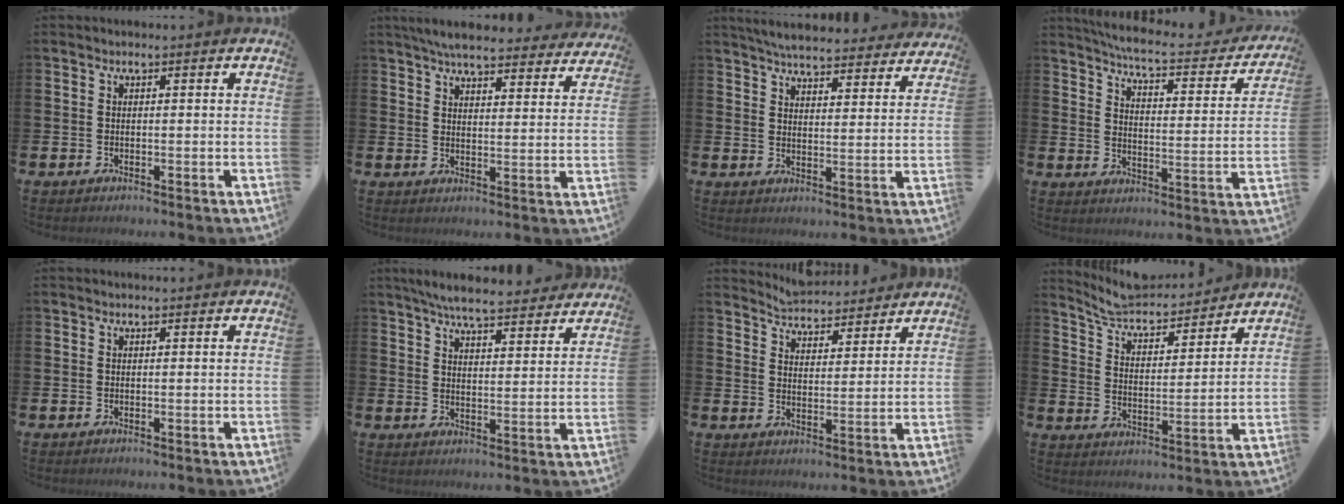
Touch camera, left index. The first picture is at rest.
{"total": 6.2, "force": [5.9, 1.0, 1.8], "torque": [-0.043, -0.030, 0.104]}
{"total": 5.9, "force": [5.7, 0.8, 1.1], "torque": [-0.032, -0.039, 0.100]}
{"total": 6.1, "force": [5.6, 0.6, 2.2], "torque": [-0.064, -0.046, 0.090]}
{"total": 0.0}
{"total": 7.1, "force": [6.7, 0.9, 2.1], "torque": [-0.051, -0.035, 0.117]}
{"total": 4.6, "force": [4.5, 0.7, -0.4], "torque": [-0.008, -0.034, 0.078]}
{"total": 6.7, "force": [6.4, 1.4, 1.4], "torque": [-0.064, -0.052, 0.109]}